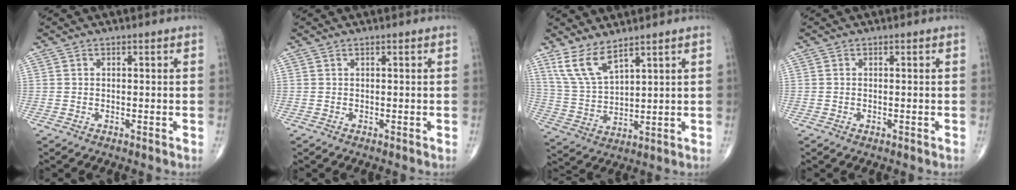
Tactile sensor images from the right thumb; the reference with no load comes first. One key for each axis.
{"total": 0.0}
{"total": 8.2, "fx": 6.0, "fy": 2.6, "fz": 4.9, "tx": -0.098, "ty": -0.037, "tz": 0.135}
{"total": 0.0}